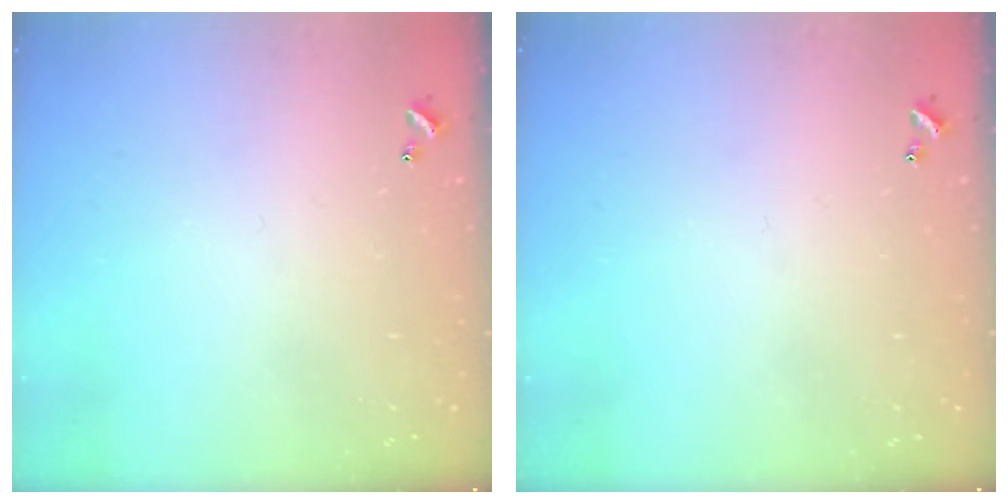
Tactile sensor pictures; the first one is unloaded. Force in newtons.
{"total": 0.0}